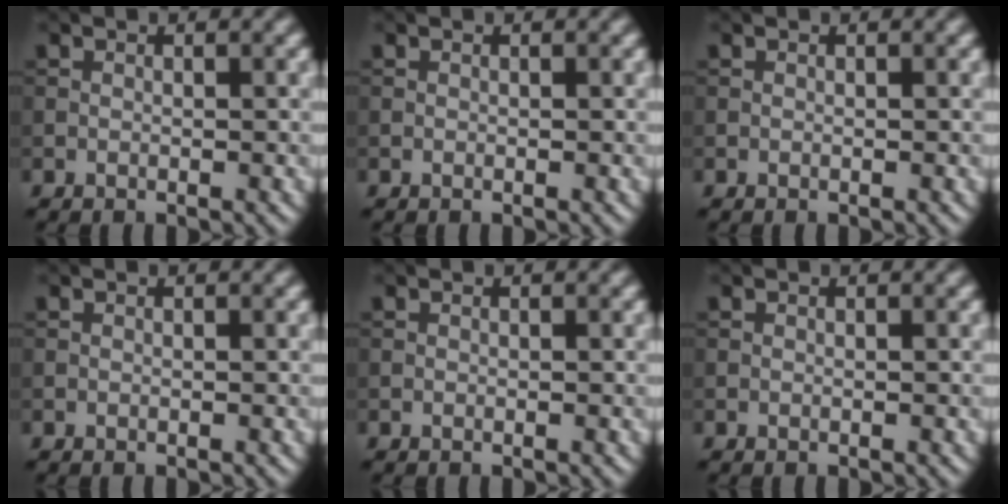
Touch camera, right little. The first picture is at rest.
{"total": 0.0}
{"total": 0.0}
{"total": 0.0}
{"total": 0.0}
{"total": 0.0}